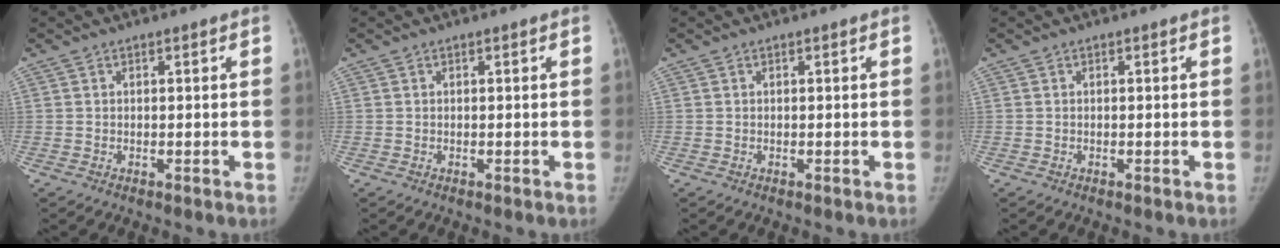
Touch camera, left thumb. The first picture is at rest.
{"total": 0.0}
{"total": 0.0}
{"total": 0.0}